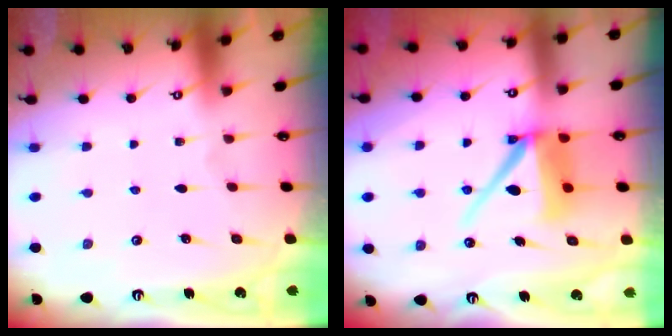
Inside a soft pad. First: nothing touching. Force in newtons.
{"total": 11.6, "press": 11.5, "slide": 1.2}